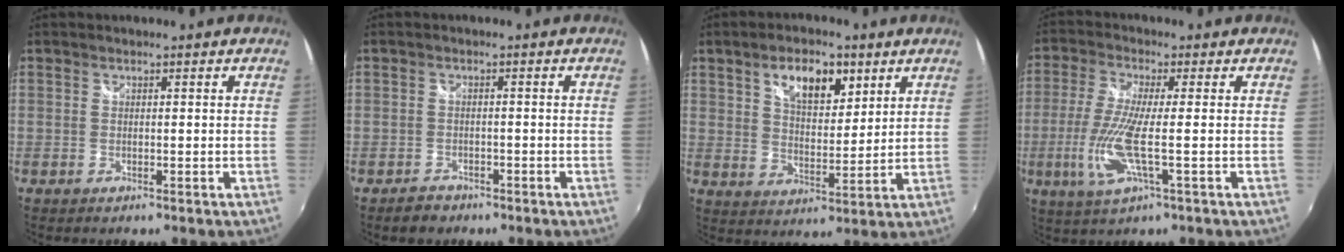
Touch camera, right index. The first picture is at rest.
{"total": 3.2, "force": [-2.2, 2.2, 0.4], "torque": [-0.014, 0.005, -0.033]}
{"total": 9.8, "force": [5.2, 4.8, 6.7], "torque": [-0.110, 0.012, 0.087]}
{"total": 9.7, "force": [-2.2, 1.0, 9.4], "torque": [-0.208, -0.012, -0.043]}